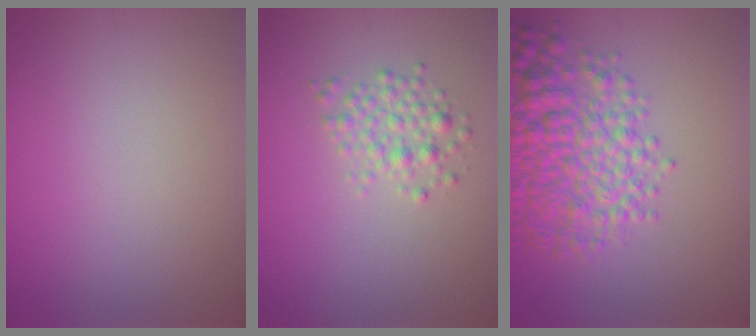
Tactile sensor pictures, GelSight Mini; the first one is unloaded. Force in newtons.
{"total": 2.1, "press": 2.1, "slide": 0.2}
{"total": 7.0, "press": 7.0, "slide": 0.2}